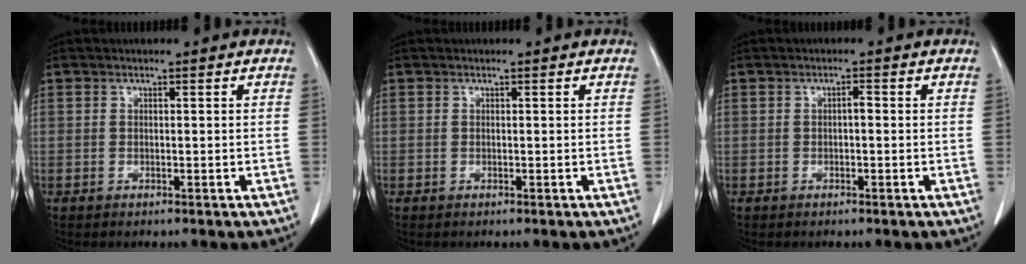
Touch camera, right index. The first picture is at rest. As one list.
[{"total": 0.0}, {"total": 0.9, "force": [-0.1, 0.3, 0.9], "torque": [-0.014, 0.003, -0.002]}]